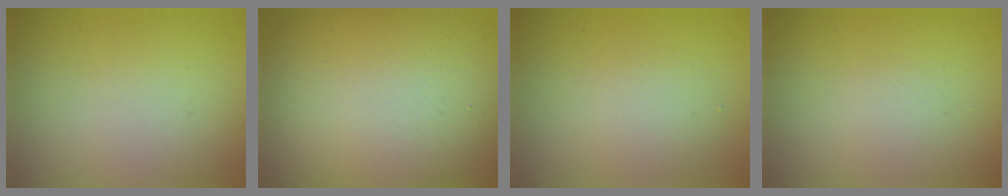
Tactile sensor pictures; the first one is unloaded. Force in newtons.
{"total": 18.1, "press": 18.1, "slide": 0.8}
{"total": 2.1, "press": 2.1, "slide": 0.0}
{"total": 0.9, "press": 0.9, "slide": 0.1}